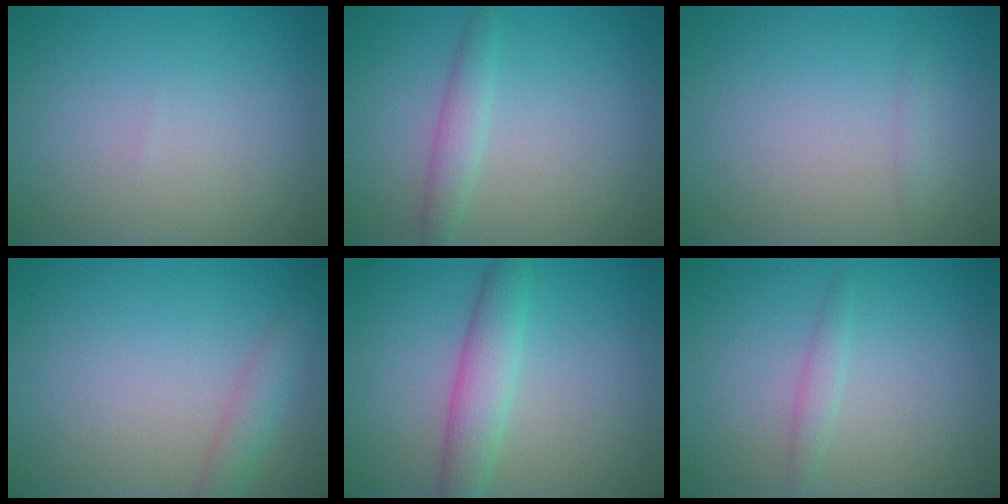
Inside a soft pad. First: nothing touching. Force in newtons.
{"total": 2.1, "press": 2.1, "slide": 0.1}
{"total": 0.5, "press": 0.5, "slide": 0.0}
{"total": 2.0, "press": 2.0, "slide": 0.0}
{"total": 3.5, "press": 3.5, "slide": 0.0}
{"total": 1.1, "press": 1.1, "slide": 0.0}